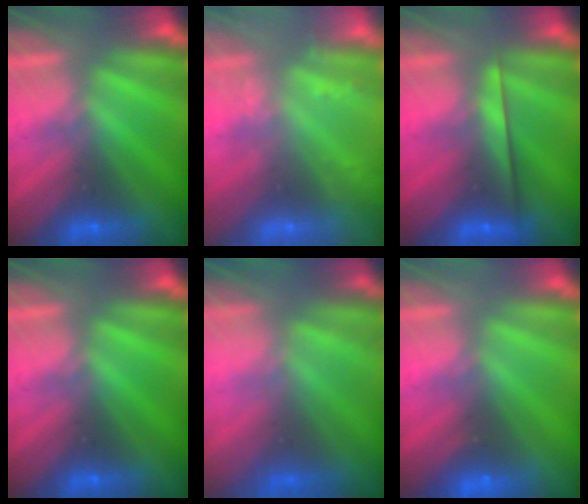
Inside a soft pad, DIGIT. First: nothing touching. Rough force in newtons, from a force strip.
{"total": 2.4}
{"total": 2.2}
{"total": 0.0}
{"total": 5.8}
{"total": 2.3}